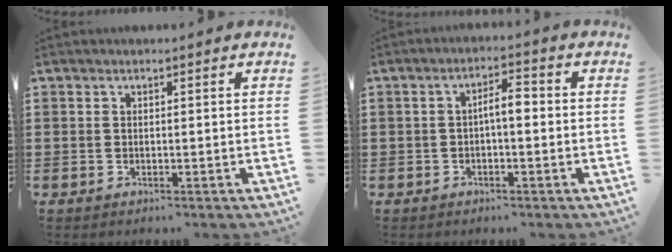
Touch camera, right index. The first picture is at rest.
{"total": 3.1, "force": [-0.4, 0.7, 3.0], "torque": [-0.055, 0.007, -0.010]}